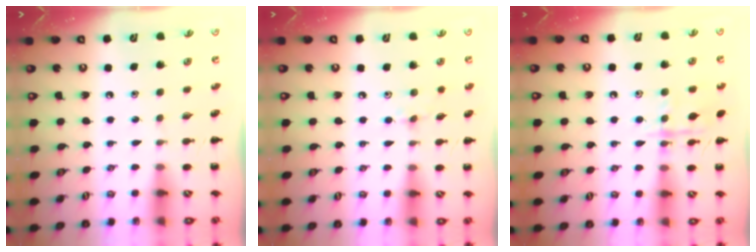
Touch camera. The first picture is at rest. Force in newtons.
{"total": 4.6, "press": 4.2, "slide": 1.7}
{"total": 10.7, "press": 10.7, "slide": 0.6}